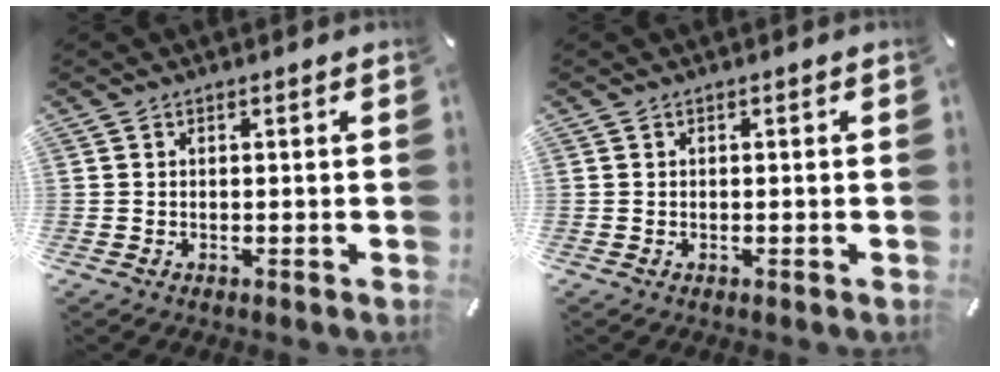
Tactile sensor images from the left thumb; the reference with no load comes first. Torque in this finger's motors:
{"motor_torque": [-0.15, -0.01, -0.01, 0.03, 0.00]}